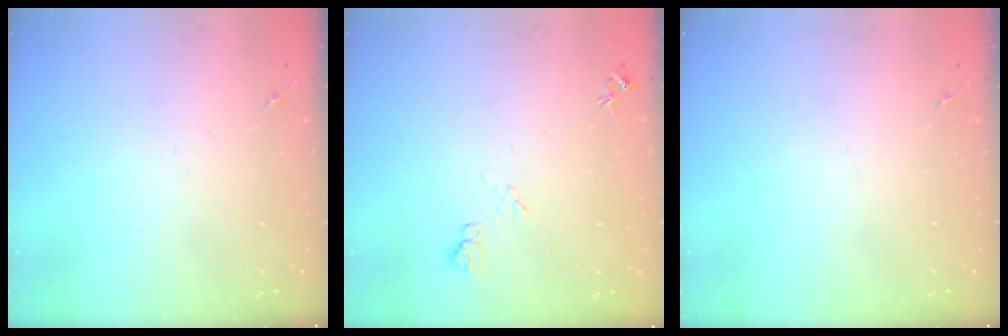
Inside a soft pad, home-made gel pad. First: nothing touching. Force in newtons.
{"total": 6.7, "press": 6.7, "slide": 0.7}
{"total": 0.0}